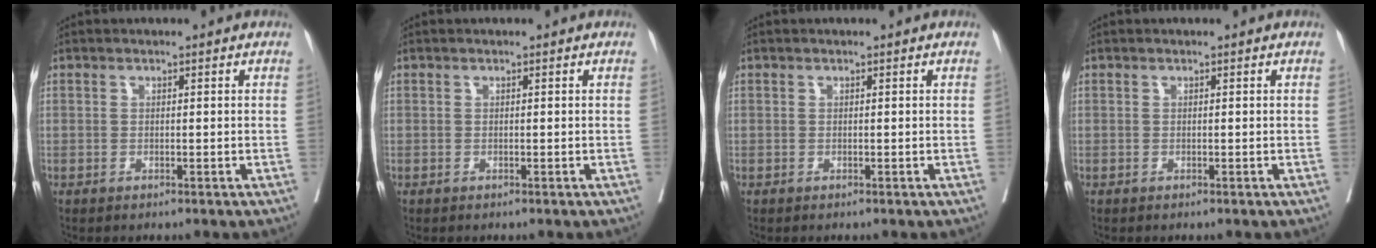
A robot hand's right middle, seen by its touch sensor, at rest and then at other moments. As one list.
[{"total": 0.0}, {"total": 0.0}, {"total": 0.0}]